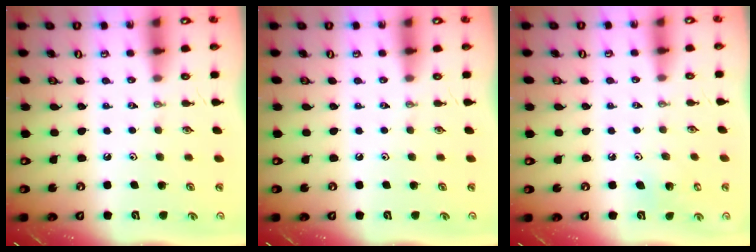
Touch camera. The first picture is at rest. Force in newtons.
{"total": 0.0}
{"total": 4.6, "press": 4.6, "slide": 0.3}